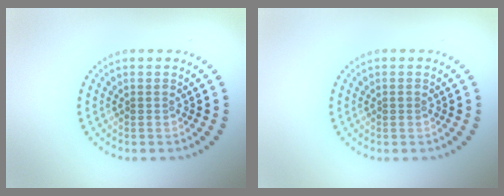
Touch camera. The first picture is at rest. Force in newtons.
{"total": 0.0}